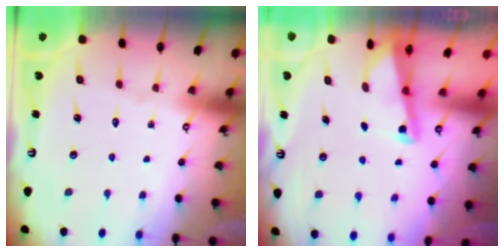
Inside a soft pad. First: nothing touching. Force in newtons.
{"total": 2.2, "press": 2.2, "slide": 0.3}